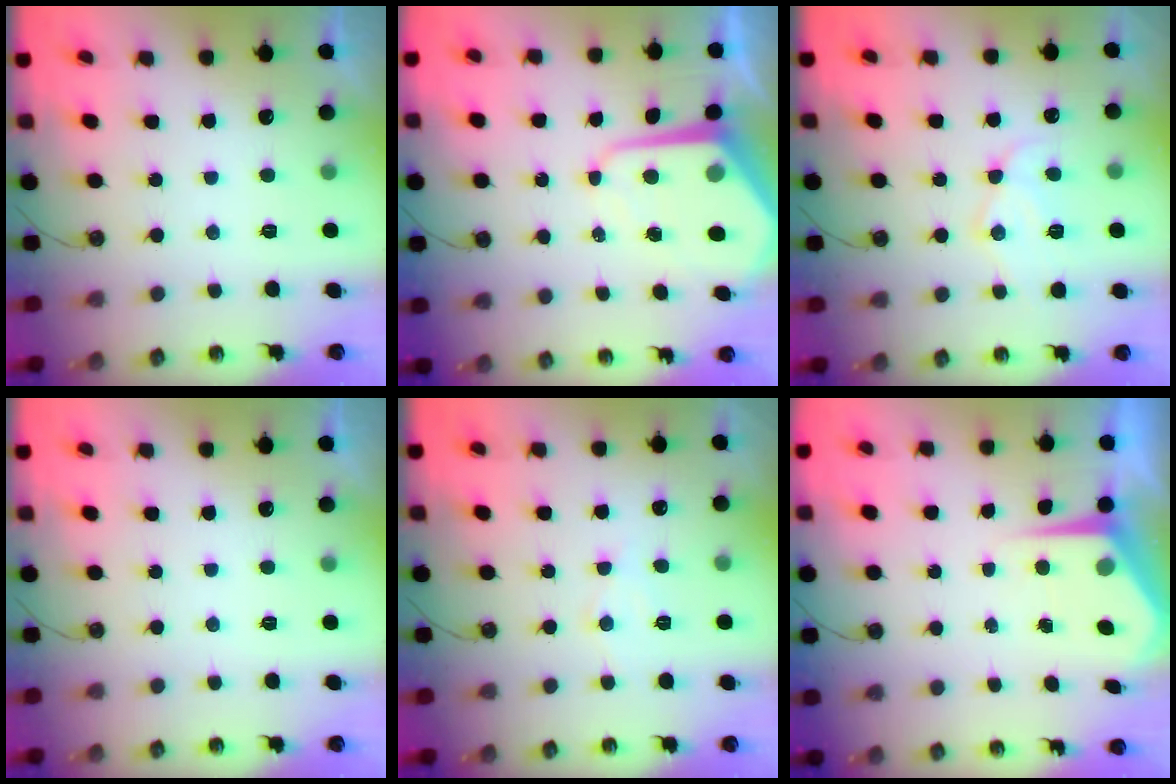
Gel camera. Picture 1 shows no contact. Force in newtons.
{"total": 9.3, "press": 9.3, "slide": 0.8}
{"total": 12.8, "press": 12.8, "slide": 1.1}
{"total": 0.0}
{"total": 5.7, "press": 5.7, "slide": 0.9}
{"total": 6.1, "press": 6.1, "slide": 0.2}